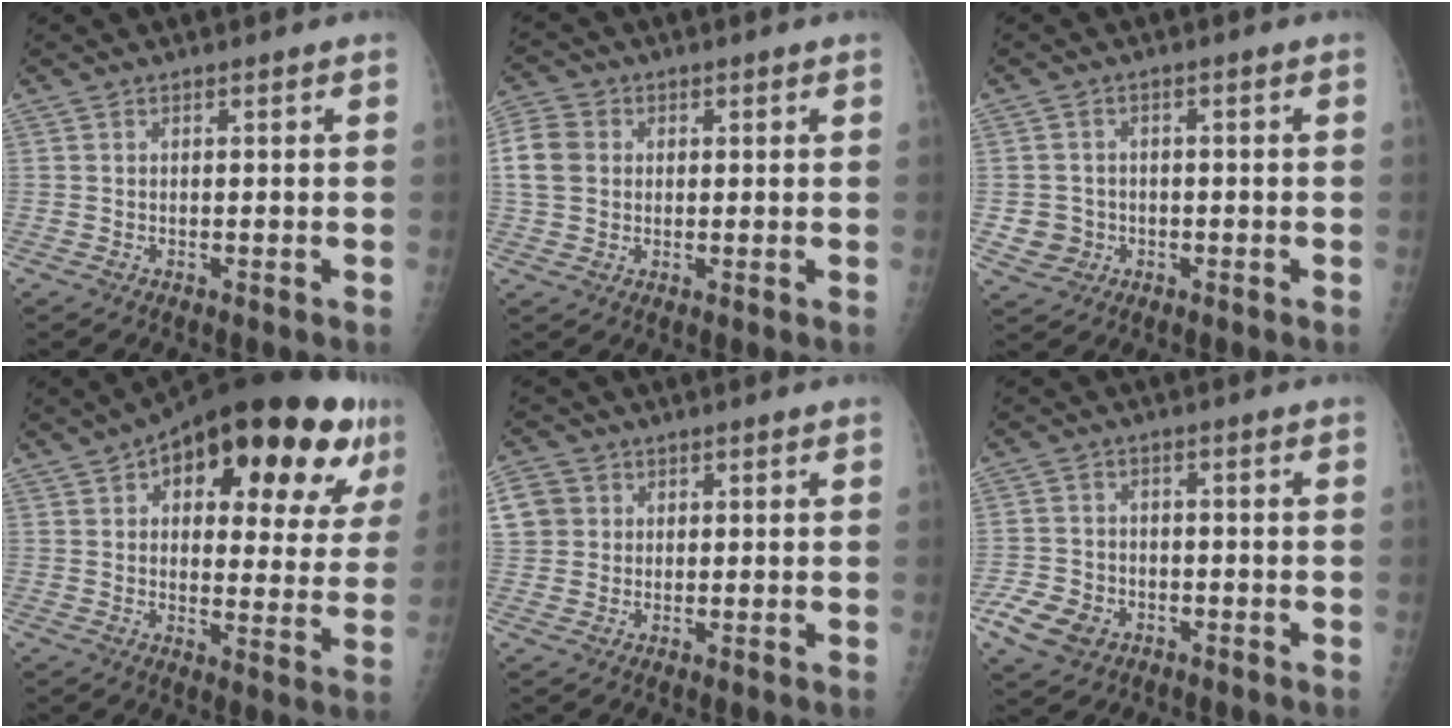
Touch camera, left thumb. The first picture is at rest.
{"total": 21.9, "force": [4.3, 18.9, 10.4], "torque": [-0.329, 0.072, 0.096]}
{"total": 4.0, "force": [-1.0, 3.8, 0.5], "torque": [0.005, 0.006, -0.014]}
{"total": 26.7, "force": [12.8, 11.3, 20.5], "torque": [-0.253, 0.002, 0.177]}
{"total": 8.0, "force": [2.1, 7.4, 2.4], "torque": [-0.049, 0.009, 0.042]}
{"total": 7.5, "force": [-3.7, 5.6, 3.3], "torque": [-0.061, 0.012, -0.059]}